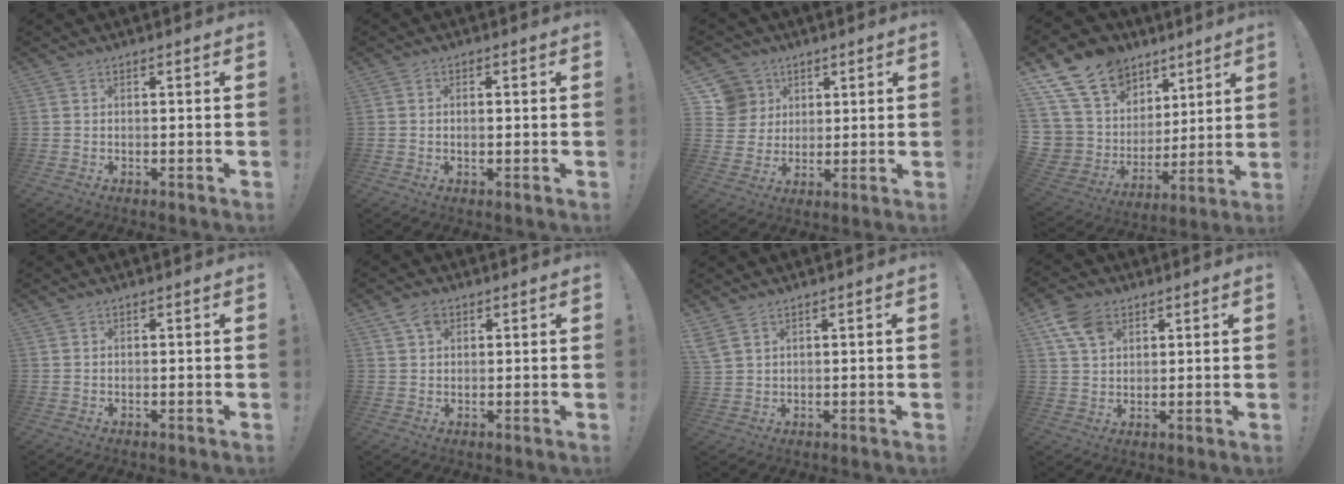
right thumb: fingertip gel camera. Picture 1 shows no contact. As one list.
[{"total": 1.4, "force": [-0.3, 0.6, 1.2], "torque": [-0.011, -0.003, -0.009]}, {"total": 9.0, "force": [3.4, 8.2, 1.5], "torque": [-0.026, -0.015, 0.075]}, {"total": 17.7, "force": [11.3, 11.8, 6.6], "torque": [-0.129, -0.076, 0.245]}, {"total": 0.0}, {"total": 4.2, "force": [2.2, 2.9, 2.2], "torque": [-0.025, -0.009, 0.039]}, {"total": 3.5, "force": [2.4, 1.6, 2.0], "torque": [-0.049, -0.003, 0.050]}, {"total": 9.3, "force": [4.7, 6.1, 5.2], "torque": [-0.103, -0.009, 0.092]}]